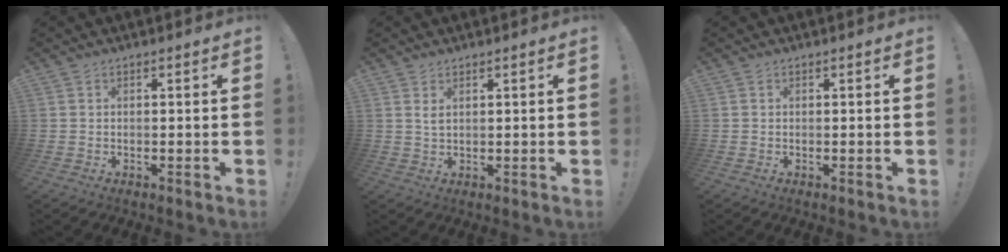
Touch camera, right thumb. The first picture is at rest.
{"total": 2.0, "force": [1.1, 0.6, 1.6], "torque": [-0.022, -0.003, 0.016]}
{"total": 0.0}